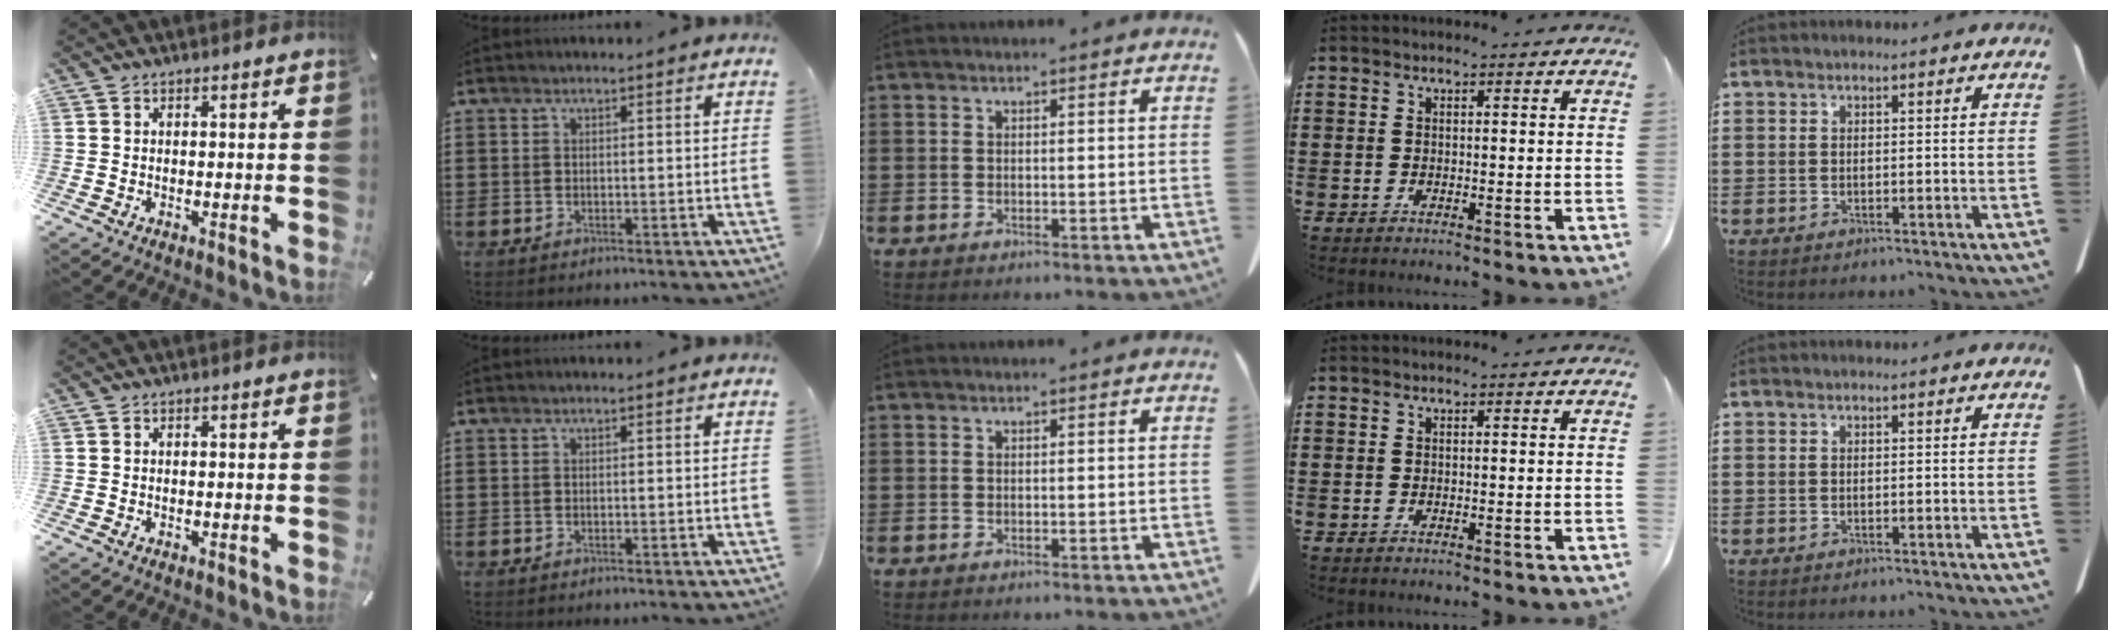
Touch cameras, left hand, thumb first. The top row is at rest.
{}